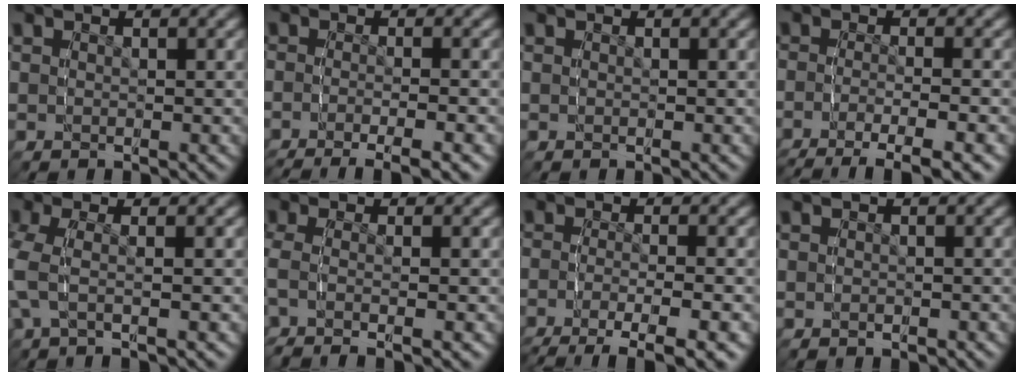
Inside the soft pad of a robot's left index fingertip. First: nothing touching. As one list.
[{"total": 4.7, "force": [-4.2, 0.2, 2.1], "torque": [-0.028, -0.004, -0.071]}, {"total": 0.7, "force": [-0.2, -0.7, -0.3], "torque": [0.010, -0.008, 0.005]}, {"total": 6.4, "force": [-5.6, 0.8, 3.1], "torque": [-0.047, -0.016, -0.086]}, {"total": 2.5, "force": [-0.2, 0.9, 2.3], "torque": [-0.067, 0.006, -0.011]}, {"total": 2.7, "force": [-1.2, 0.6, 2.3], "torque": [-0.056, -0.001, -0.025]}, {"total": 6.9, "force": [-5.7, 1.1, 3.8], "torque": [-0.059, -0.019, -0.085]}, {"total": 0.7, "force": [-0.6, 0.3, 0.0], "torque": [0.002, 0.000, -0.011]}]